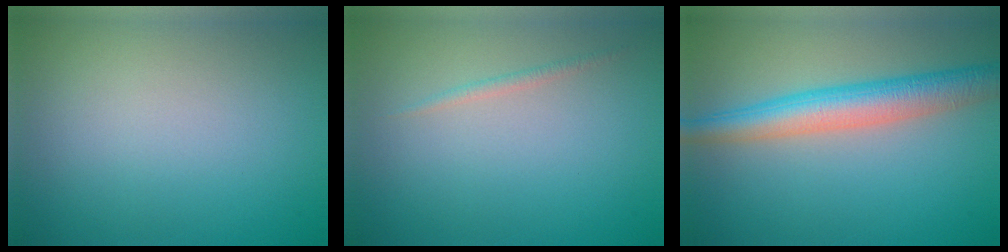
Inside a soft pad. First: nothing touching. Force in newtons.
{"total": 0.7, "press": 0.7, "slide": 0.1}
{"total": 5.6, "press": 5.6, "slide": 0.1}